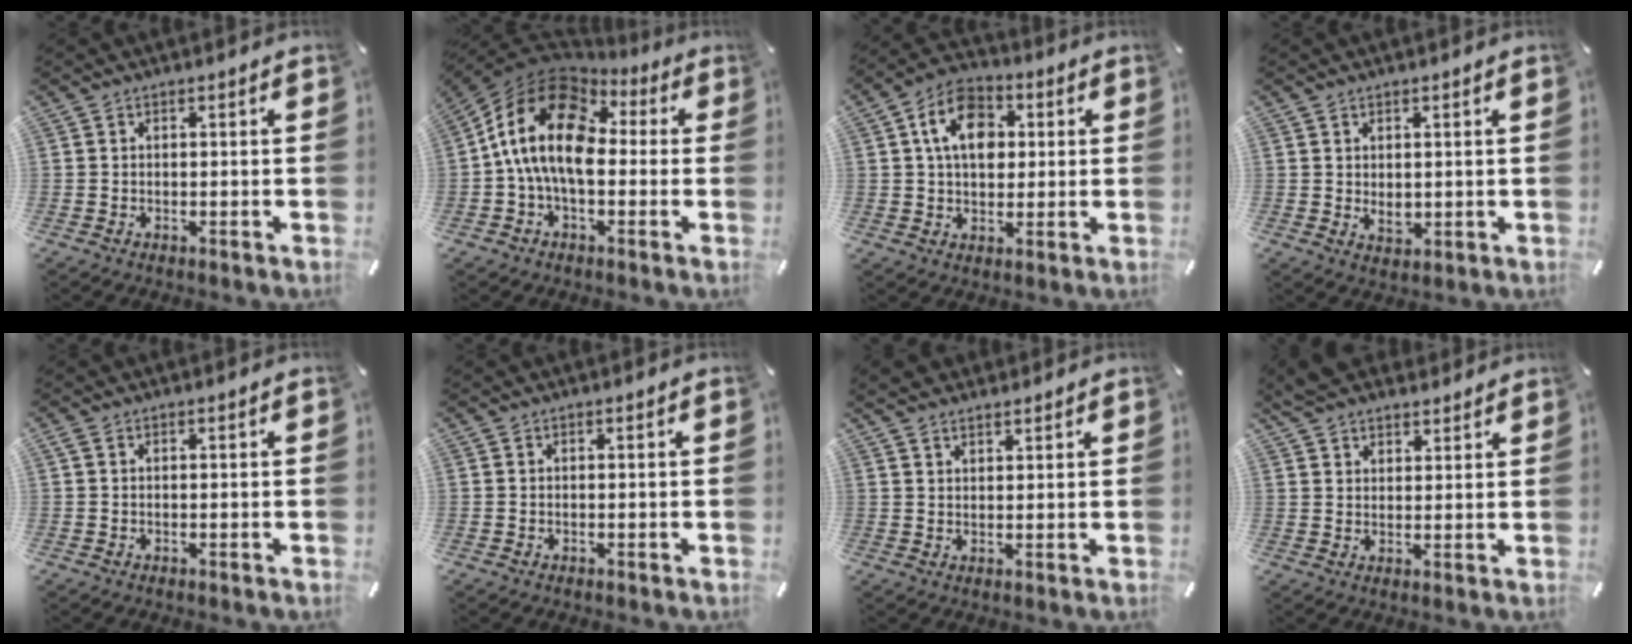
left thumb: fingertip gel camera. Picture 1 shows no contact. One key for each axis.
{"total": 16.4, "fx": 0.2, "fy": 10.6, "fz": 12.6, "tx": -0.271, "ty": 0.013, "tz": -0.003}
{"total": 11.5, "fx": 2.7, "fy": 8.4, "fz": 7.4, "tx": -0.118, "ty": 0.008, "tz": 0.048}
{"total": 3.0, "fx": 0.7, "fy": 2.2, "fz": 1.9, "tx": -0.029, "ty": -0.002, "tz": 0.013}
{"total": 0.6, "fx": 0.0, "fy": 0.1, "fz": 0.6, "tx": -0.011, "ty": 0.000, "tz": 0.000}
{"total": 0.0}
{"total": 3.1, "fx": 2.5, "fy": 1.5, "fz": 1.0, "tx": -0.024, "ty": -0.004, "tz": 0.047}
{"total": 5.6, "fx": 4.6, "fy": 3.1, "fz": 1.1, "tx": -0.028, "ty": -0.018, "tz": 0.086}